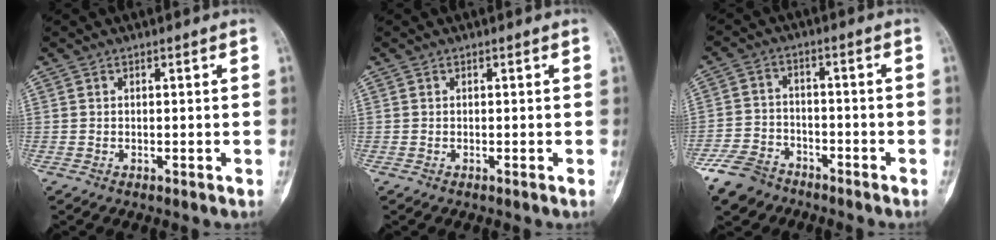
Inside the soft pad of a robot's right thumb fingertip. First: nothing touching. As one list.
[{"total": 0.0}, {"total": 8.0, "force": [-6.0, 4.9, 2.2], "torque": [-0.041, 0.027, -0.116]}]